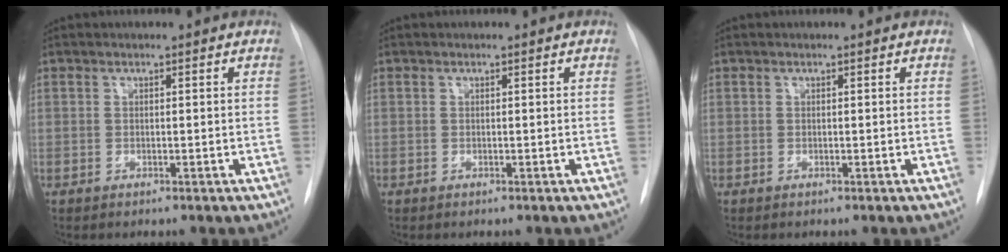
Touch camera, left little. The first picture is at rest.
{"total": 0.0}
{"total": 0.0}